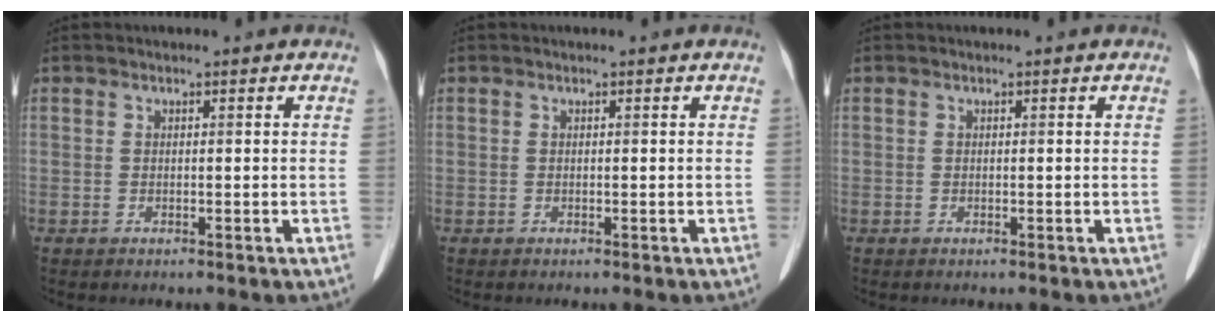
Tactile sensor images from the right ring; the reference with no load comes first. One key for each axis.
{"total": 0.0}
{"total": 0.0}